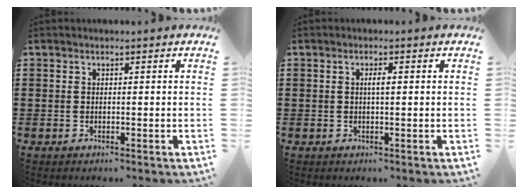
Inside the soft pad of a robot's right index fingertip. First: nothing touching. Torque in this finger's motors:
{"motor_torque": [0.34, -0.25, 0.04, 0.07]}